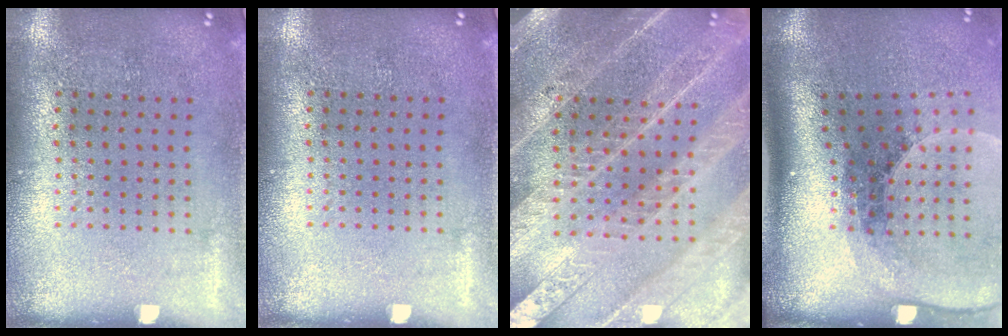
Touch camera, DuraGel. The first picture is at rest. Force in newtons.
{"total": 0.0}
{"total": 3.7, "press": 3.5, "slide": 1.4}
{"total": 2.7, "press": 1.9, "slide": 1.9}